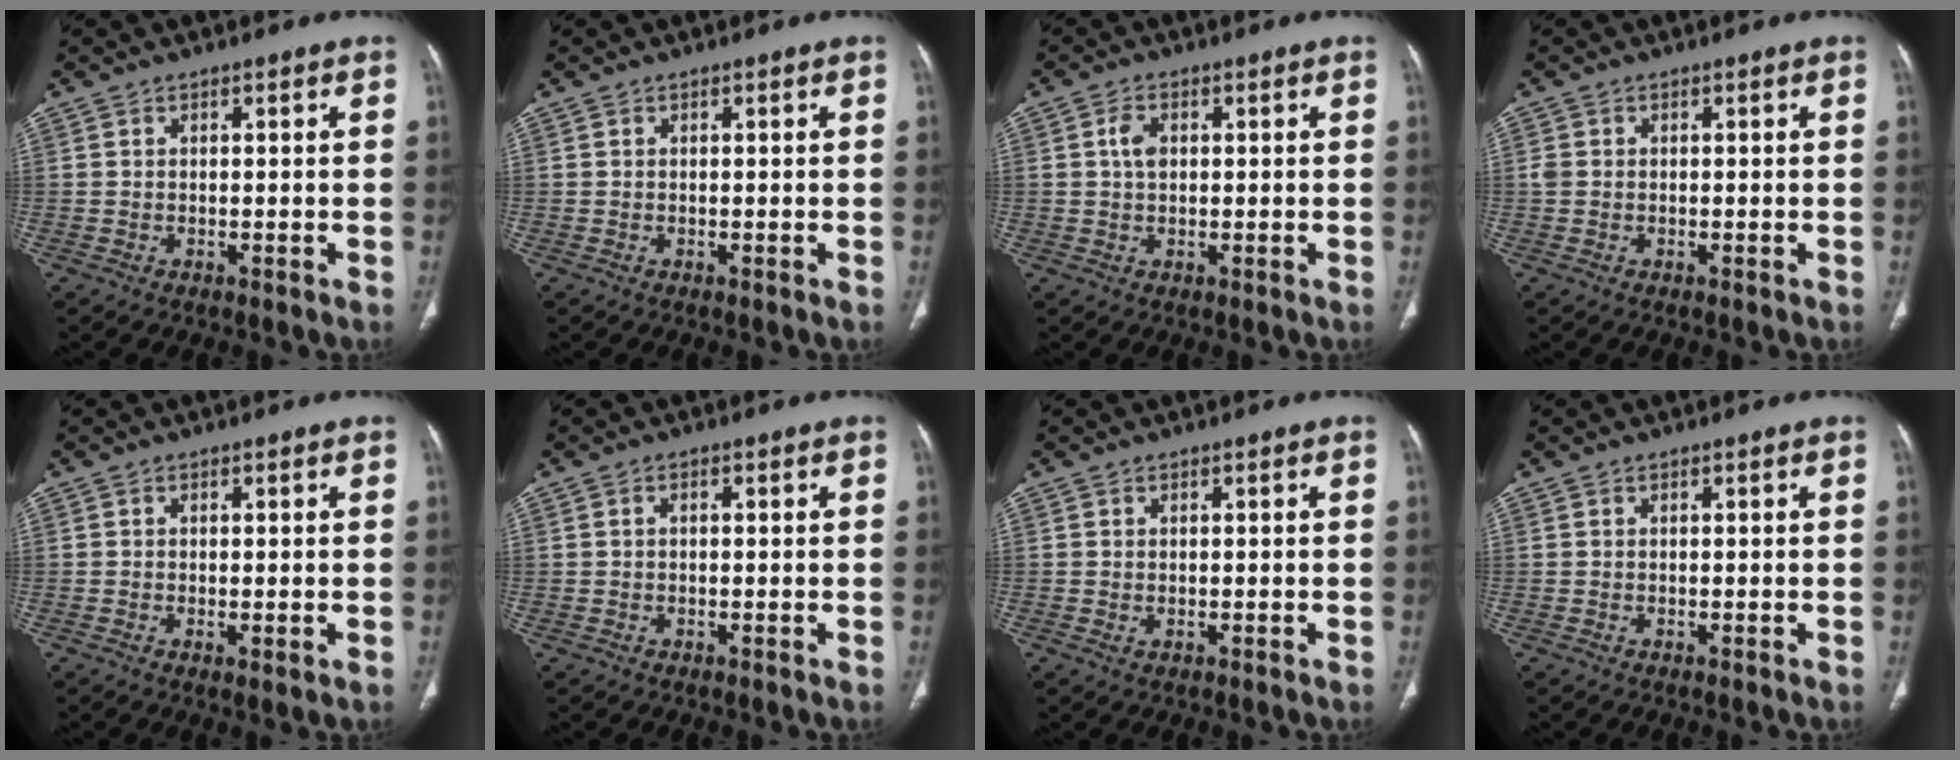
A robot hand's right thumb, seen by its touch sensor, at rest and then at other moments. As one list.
[{"total": 0.0}, {"total": 3.2, "force": [0.7, 2.1, 2.3], "torque": [-0.044, 0.001, 0.012]}, {"total": 1.2, "force": [0.0, 1.0, 0.6], "torque": [-0.015, 0.003, 0.002]}, {"total": 1.5, "force": [-0.3, 0.4, 1.4], "torque": [-0.030, -0.007, -0.004]}, {"total": 0.8, "force": [0.1, 0.5, 0.6], "torque": [-0.010, 0.003, 0.000]}, {"total": 0.7, "force": [0.0, 0.4, 0.5], "torque": [-0.013, 0.000, 0.003]}, {"total": 0.0}]